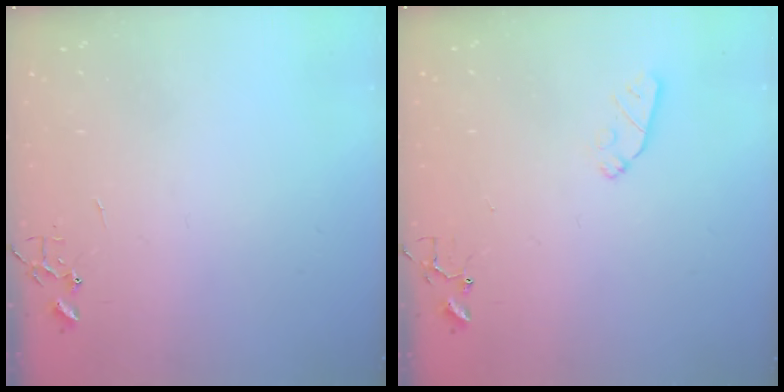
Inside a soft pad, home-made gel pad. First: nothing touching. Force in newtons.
{"total": 6.2, "press": 6.2, "slide": 0.9}